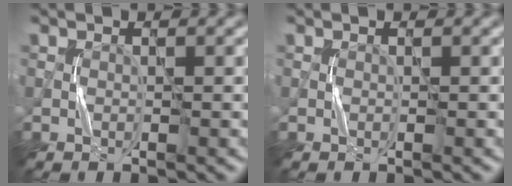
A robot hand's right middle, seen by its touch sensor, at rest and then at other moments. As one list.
[{"total": 0.0}]